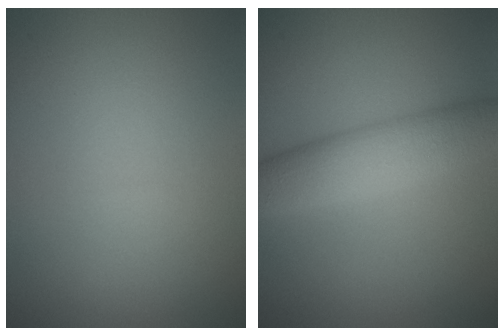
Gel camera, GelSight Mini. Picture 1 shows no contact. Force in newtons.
{"total": 5.8, "press": 5.8, "slide": 0.1}